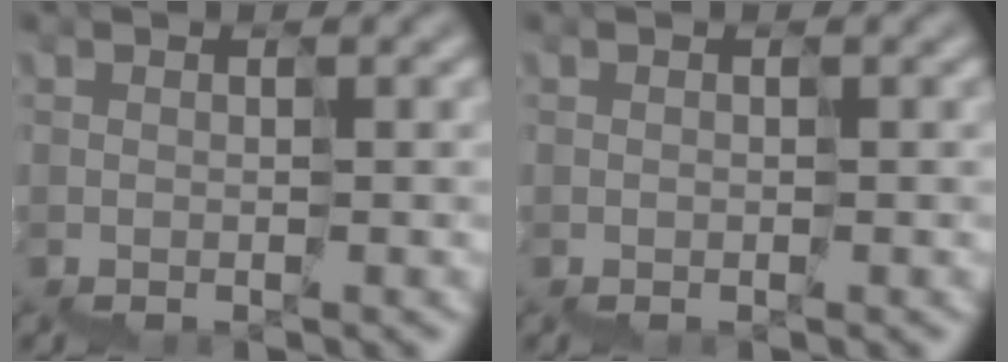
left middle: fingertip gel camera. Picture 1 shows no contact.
{"total": 0.0}